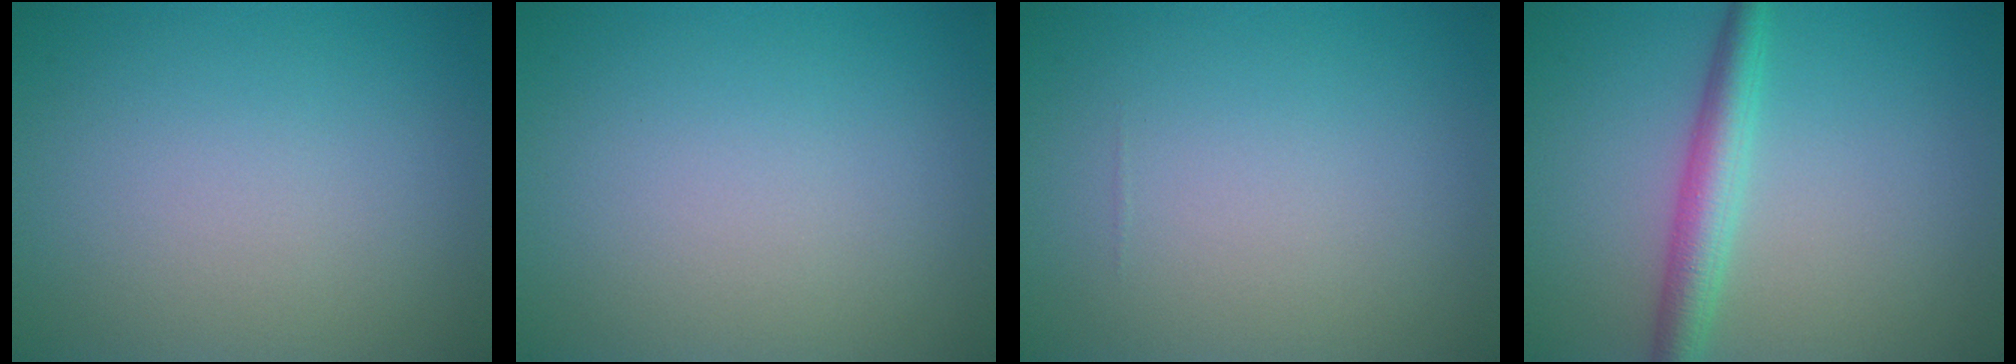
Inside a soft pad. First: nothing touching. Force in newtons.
{"total": 0.0}
{"total": 0.0}
{"total": 3.5, "press": 3.5, "slide": 0.0}